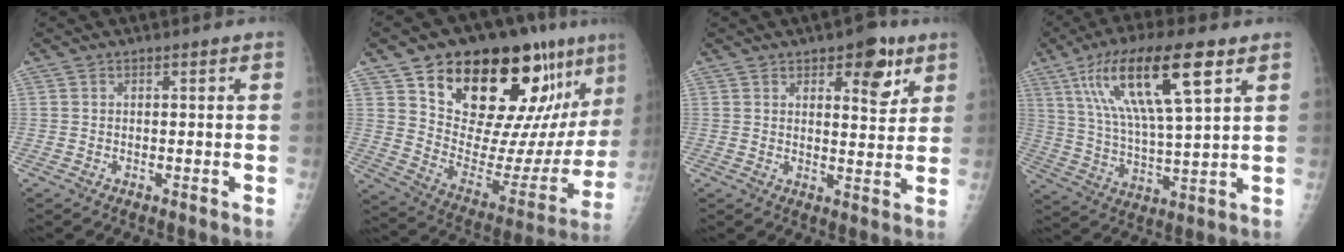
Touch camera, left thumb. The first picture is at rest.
{"total": 28.0, "force": [16.8, 10.9, 19.5], "torque": [-0.248, -0.059, 0.265]}
{"total": 7.8, "force": [4.2, 3.7, 5.3], "torque": [-0.040, -0.021, 0.052]}
{"total": 18.4, "force": [8.5, 4.4, 15.7], "torque": [-0.289, -0.019, 0.156]}